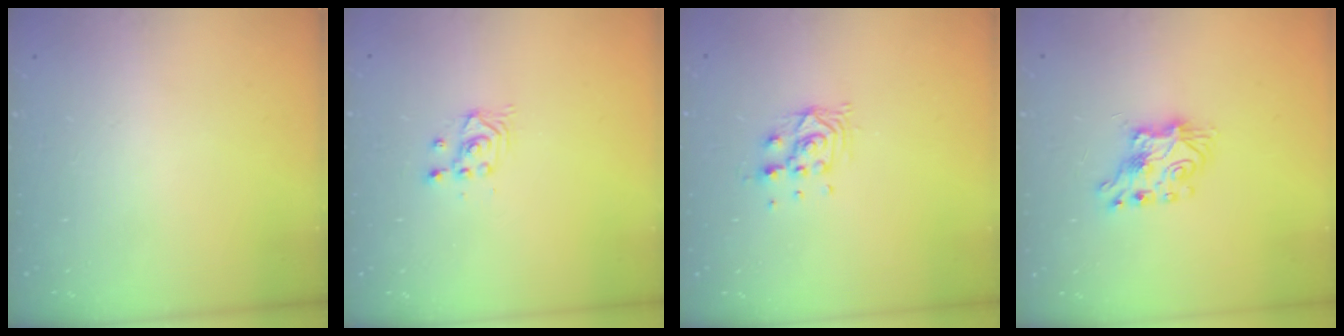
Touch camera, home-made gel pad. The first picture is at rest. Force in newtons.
{"total": 2.4, "press": 2.4, "slide": 0.2}
{"total": 7.2, "press": 7.2, "slide": 0.6}
{"total": 7.3, "press": 7.2, "slide": 0.6}